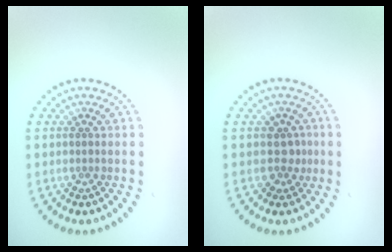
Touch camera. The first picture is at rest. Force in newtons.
{"total": 1.7, "press": 1.3, "slide": 1.0}